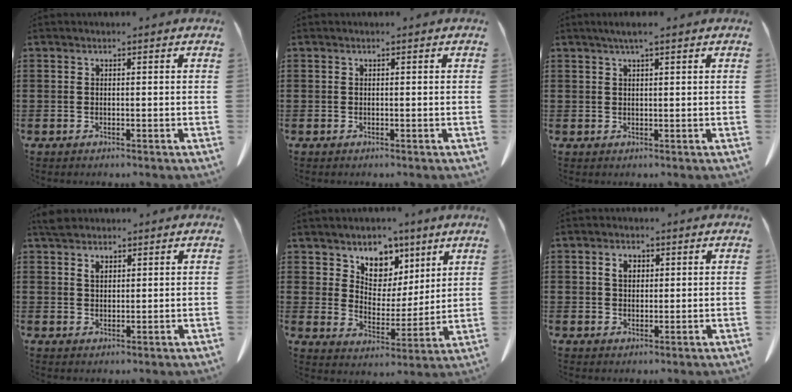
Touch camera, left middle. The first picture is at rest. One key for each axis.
{"total": 0.0}
{"total": 2.2, "fx": 1.4, "fy": 0.1, "fz": 1.6, "tx": -0.033, "ty": 0.001, "tz": 0.026}
{"total": 2.5, "fx": 1.9, "fy": 1.2, "fz": 1.2, "tx": -0.021, "ty": 0.001, "tz": 0.034}
{"total": 7.4, "fx": 5.1, "fy": 5.2, "fz": 1.4, "tx": -0.053, "ty": -0.031, "tz": 0.092}
{"total": 2.6, "fx": 1.0, "fy": 1.7, "fz": 1.6, "tx": -0.030, "ty": 0.004, "tz": 0.017}